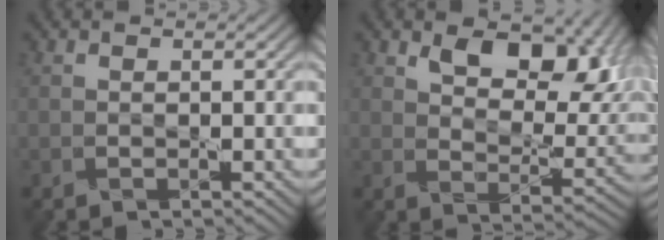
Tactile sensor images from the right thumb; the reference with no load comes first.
{"total": 11.7, "force": [5.9, 6.2, 8.1], "torque": [-0.121, -0.013, 0.097]}